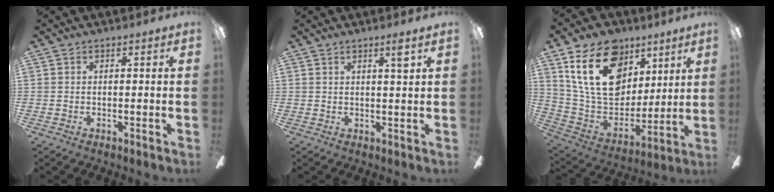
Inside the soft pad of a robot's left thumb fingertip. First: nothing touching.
{"total": 2.9, "force": [1.9, -0.1, 2.2], "torque": [-0.032, -0.008, 0.027]}
{"total": 24.1, "force": [11.4, 16.1, 13.8], "torque": [-0.263, -0.047, 0.201]}